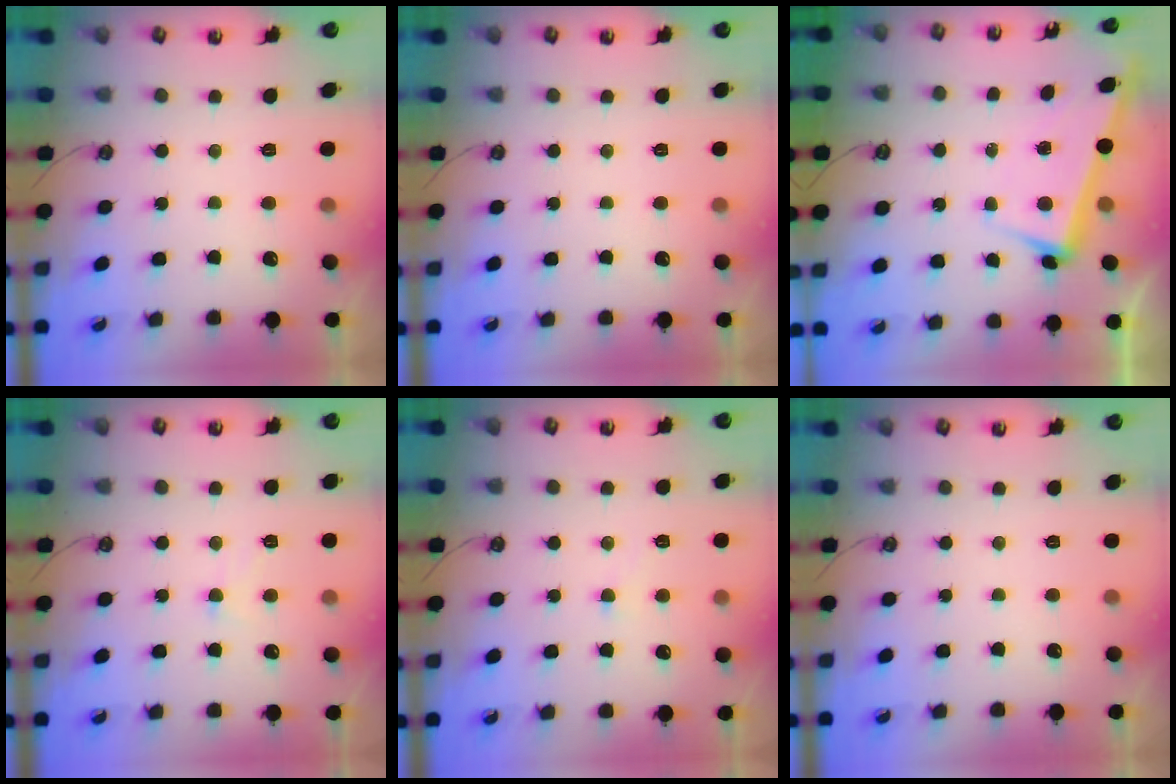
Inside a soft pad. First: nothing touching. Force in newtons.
{"total": 0.0}
{"total": 3.5, "press": 3.3, "slide": 1.1}
{"total": 2.0, "press": 1.9, "slide": 0.5}
{"total": 2.7, "press": 2.7, "slide": 0.5}
{"total": 0.0}